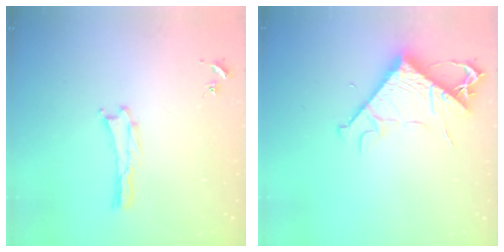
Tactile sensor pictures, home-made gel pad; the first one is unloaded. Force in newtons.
{"total": 8.5, "press": 8.4, "slide": 1.1}